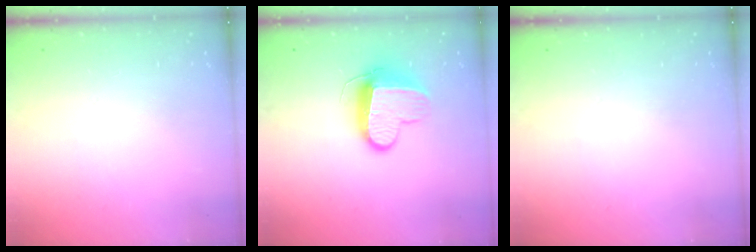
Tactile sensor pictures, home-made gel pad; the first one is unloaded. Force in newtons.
{"total": 10.3, "press": 10.2, "slide": 1.3}
{"total": 0.0}